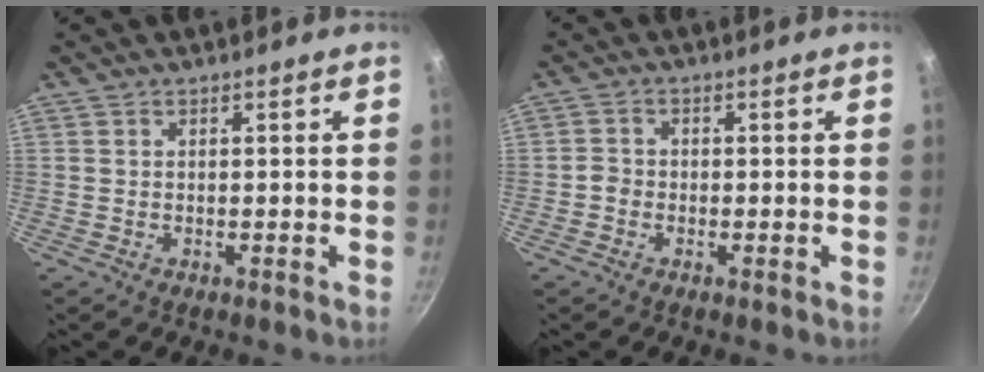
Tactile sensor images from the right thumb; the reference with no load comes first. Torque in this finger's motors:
{"motor_torque": [0.24, -0.07, 0.34, -0.01, -0.05]}